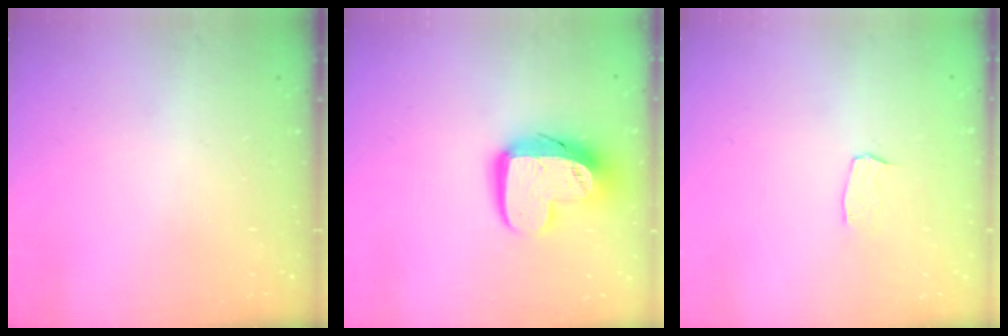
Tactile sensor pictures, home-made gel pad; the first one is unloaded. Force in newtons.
{"total": 14.4, "press": 14.3, "slide": 1.4}
{"total": 3.1, "press": 3.1, "slide": 0.2}